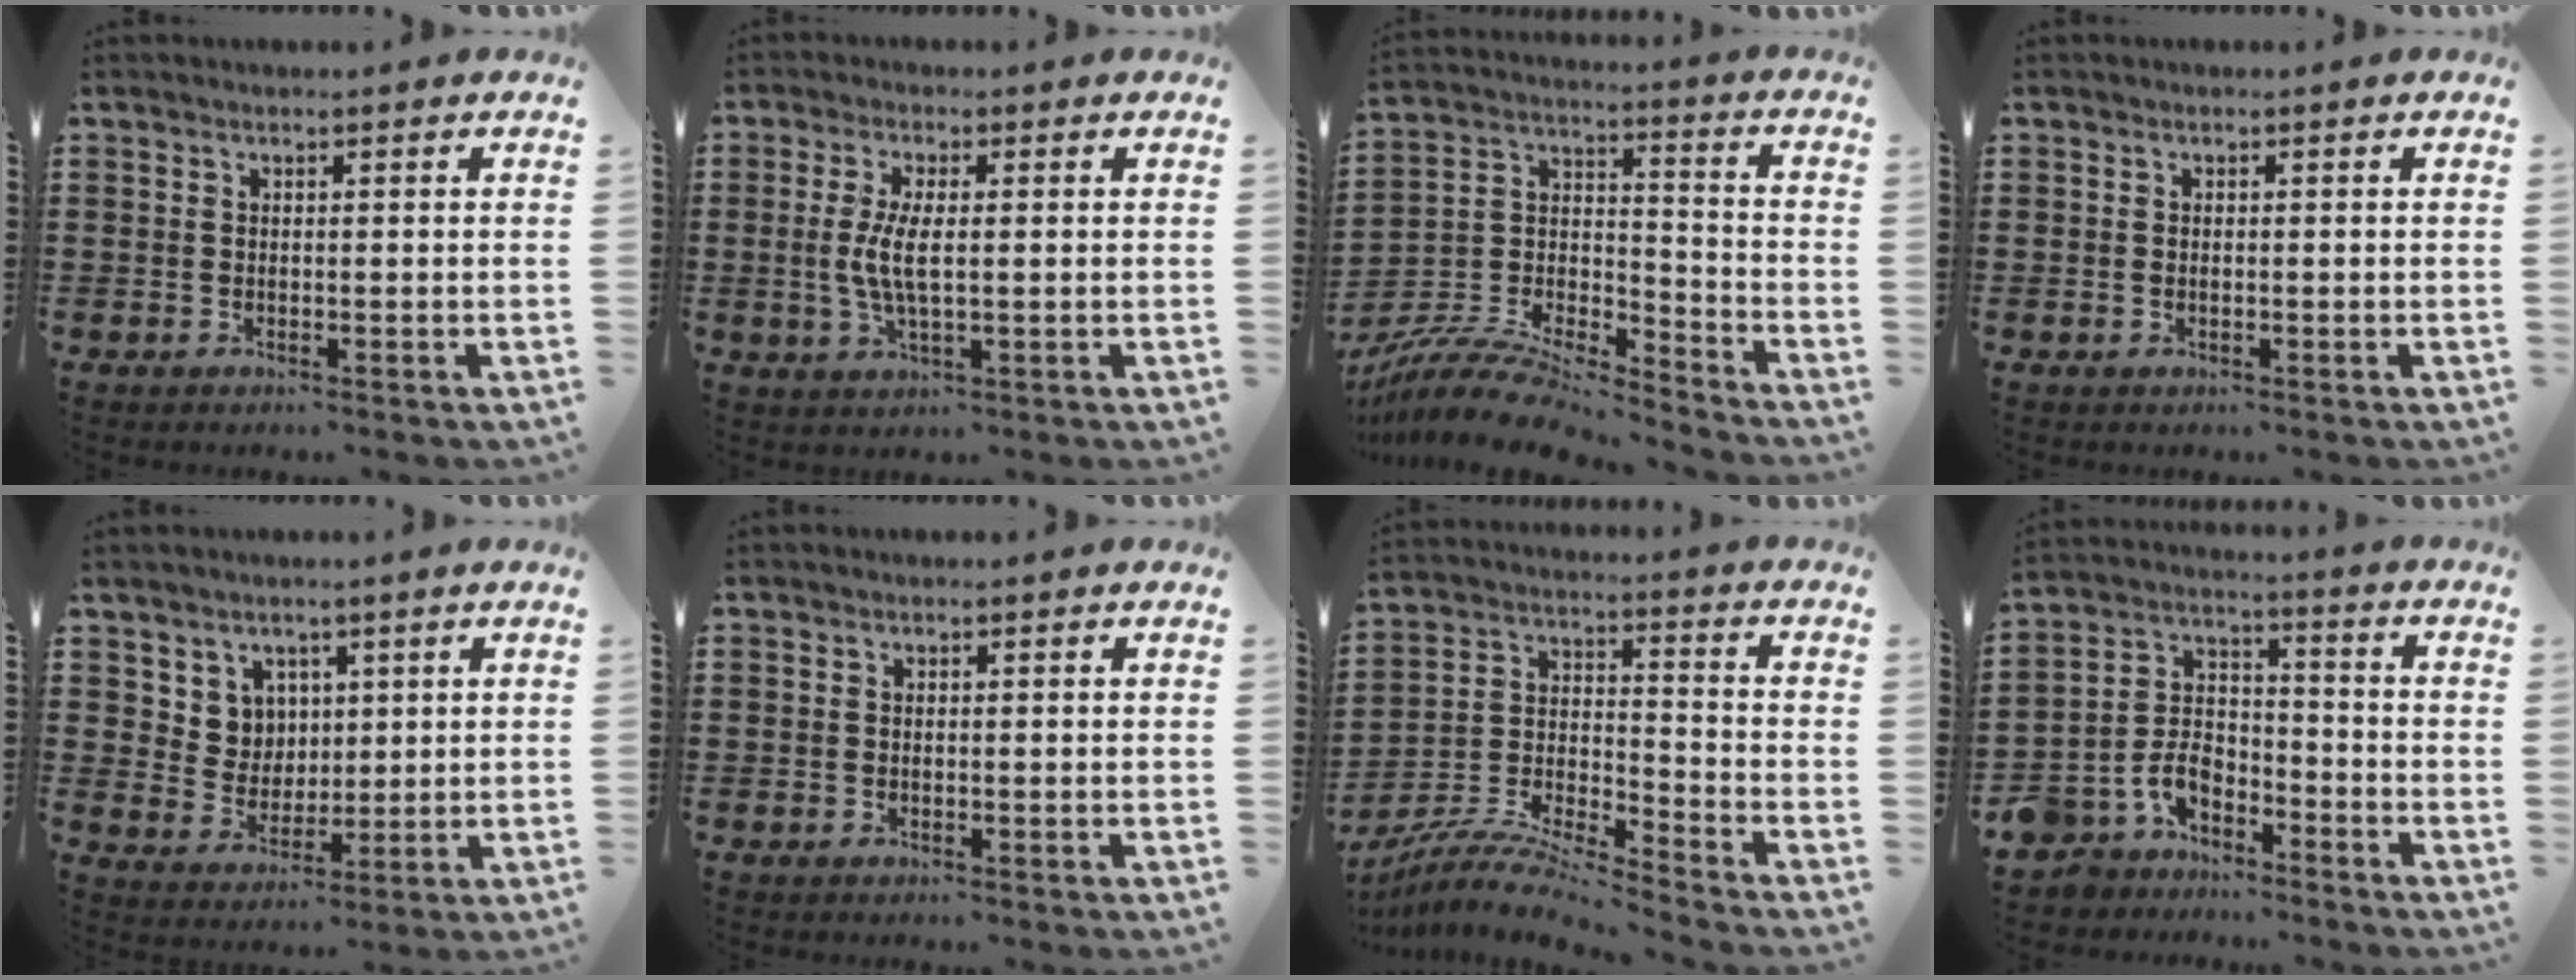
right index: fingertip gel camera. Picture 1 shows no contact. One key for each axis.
{"total": 5.5, "fx": 0.1, "fy": 1.8, "fz": 5.2, "tx": -0.116, "ty": -0.004, "tz": -0.006}
{"total": 8.9, "fx": -8.3, "fy": 1.8, "fz": 2.7, "tx": -0.057, "ty": 0.011, "tz": -0.168}
{"total": 0.5, "fx": 0.0, "fy": 0.2, "fz": 0.5, "tx": -0.010, "ty": 0.000, "tz": 0.000}
{"total": 5.4, "fx": 2.8, "fy": 4.5, "fz": 0.7, "tx": -0.039, "ty": 0.006, "tz": 0.054}
{"total": 0.0}
{"total": 7.7, "fx": -7.4, "fy": 0.0, "fz": 2.3, "tx": -0.052, "ty": -0.006, "tz": -0.151}
{"total": 6.3, "fx": -4.7, "fy": 3.7, "fz": 1.9, "tx": -0.065, "ty": 0.010, "tz": -0.098}